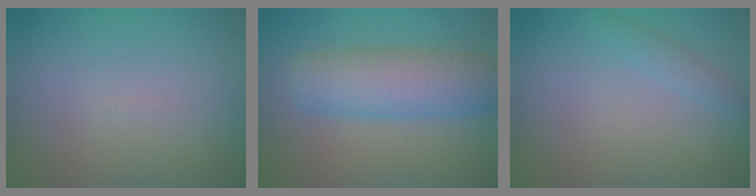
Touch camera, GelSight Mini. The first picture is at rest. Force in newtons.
{"total": 6.5, "press": 6.5, "slide": 0.2}
{"total": 1.1, "press": 1.1, "slide": 0.1}